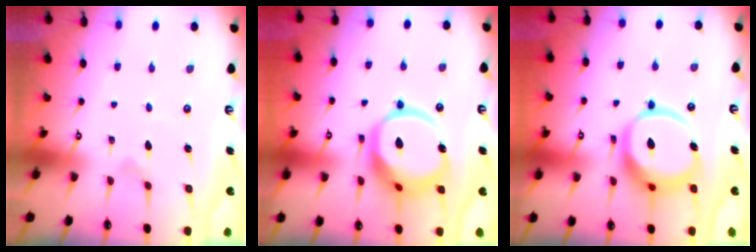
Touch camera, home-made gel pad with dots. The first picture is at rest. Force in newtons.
{"total": 15.7, "press": 15.6, "slide": 1.6}
{"total": 16.6, "press": 16.5, "slide": 1.9}